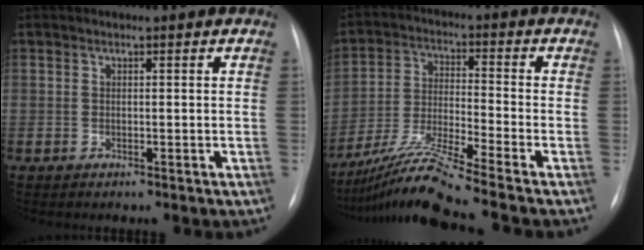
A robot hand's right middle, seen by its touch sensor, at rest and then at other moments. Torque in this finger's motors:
{"motor_torque": [0.49, -0.73, 0.32, 0.13]}